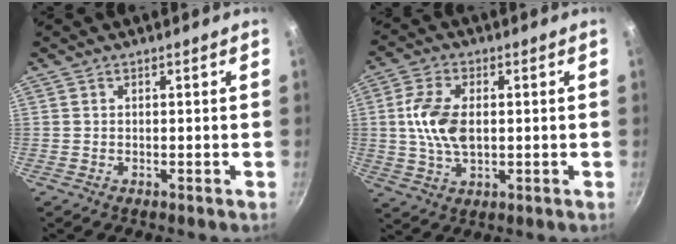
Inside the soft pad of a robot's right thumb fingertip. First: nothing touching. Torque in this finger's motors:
{"motor_torque": [1.02, 1.35, 1.23, 0.27, 0.18]}